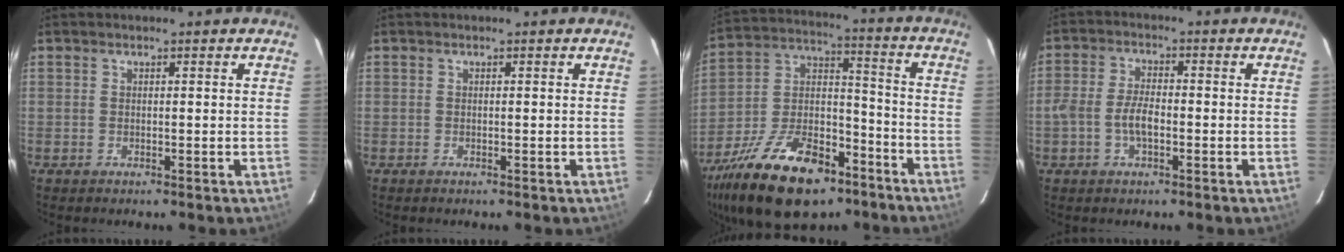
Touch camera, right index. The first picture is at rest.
{"total": 0.0}
{"total": 24.1, "force": [-15.1, 11.8, 14.6], "torque": [-0.292, -0.001, -0.247]}
{"total": 5.0, "force": [-1.6, 2.2, 4.2], "torque": [-0.090, 0.007, -0.031]}